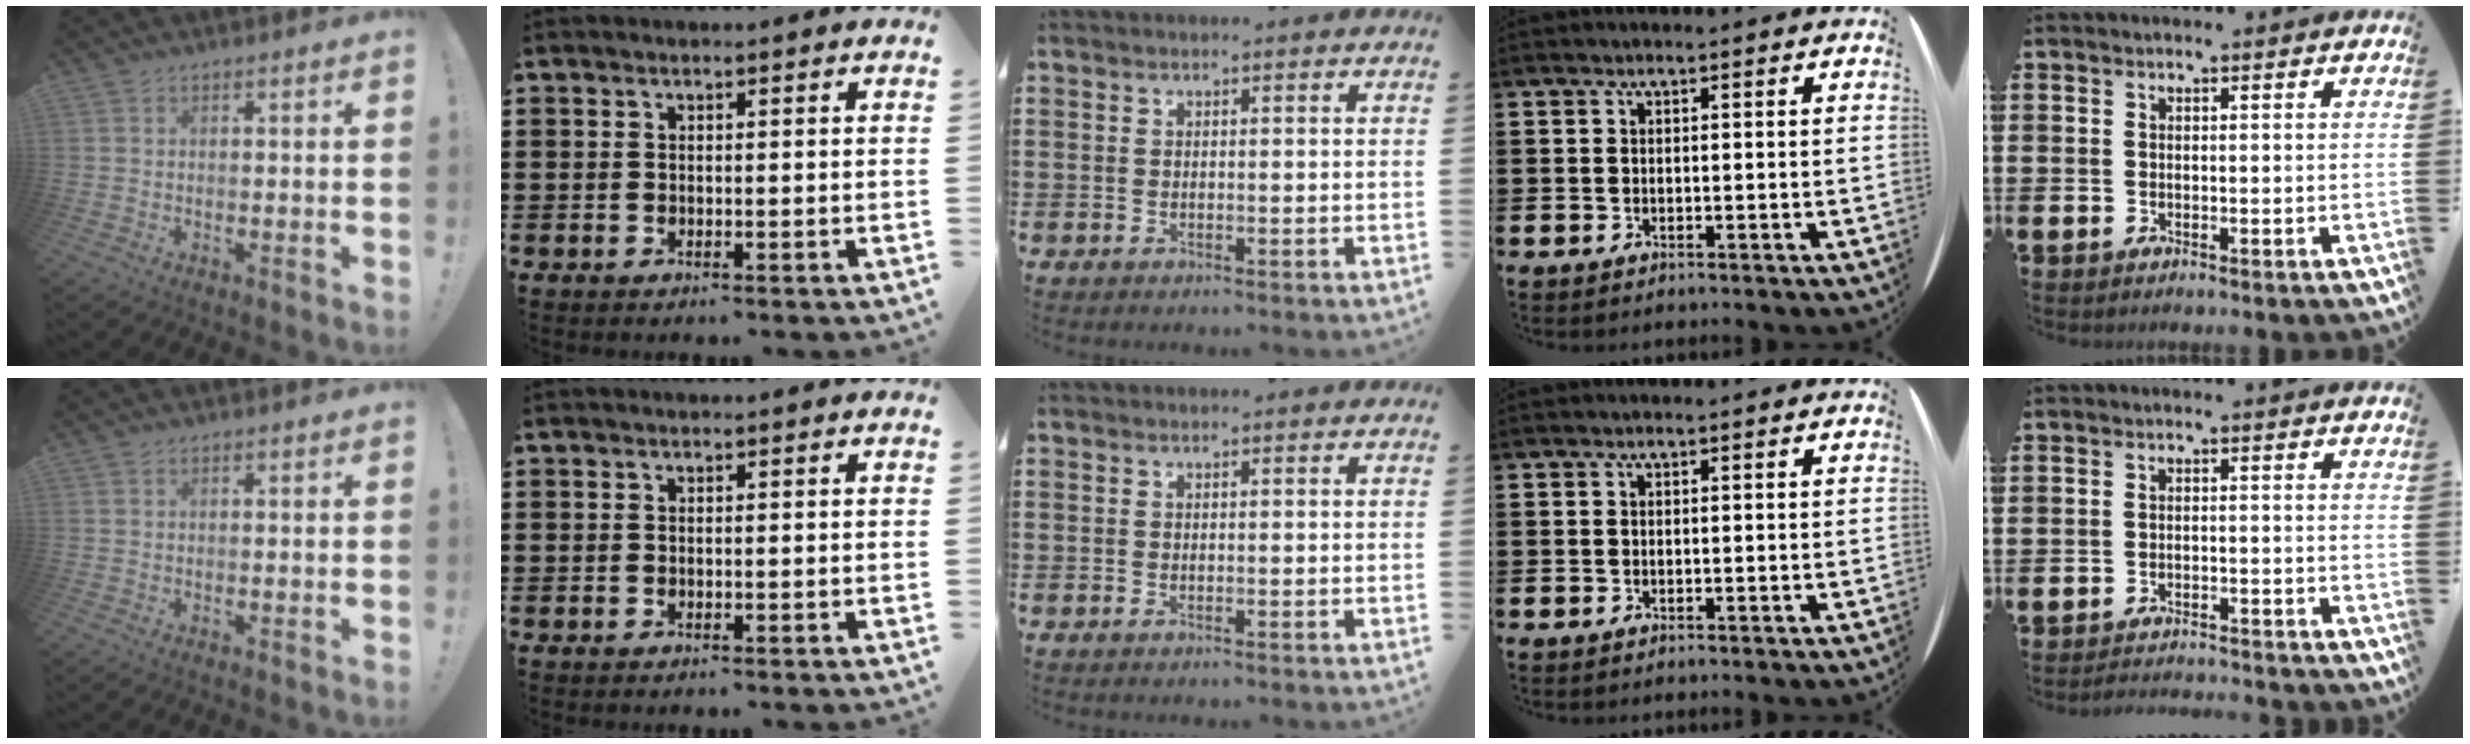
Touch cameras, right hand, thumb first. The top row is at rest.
{"little": {"total": 1.7, "force": [-1.7, -0.1, 0.0], "torque": [-0.002, 0.004, -0.036]}}